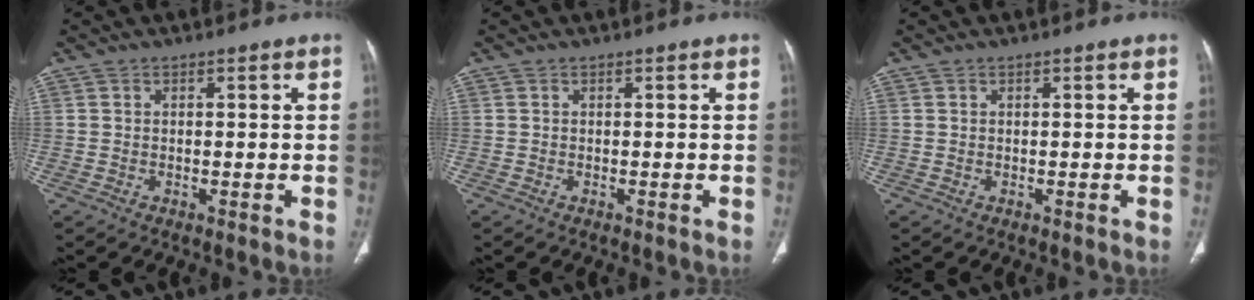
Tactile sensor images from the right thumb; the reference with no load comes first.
{"total": 0.0}
{"total": 0.0}